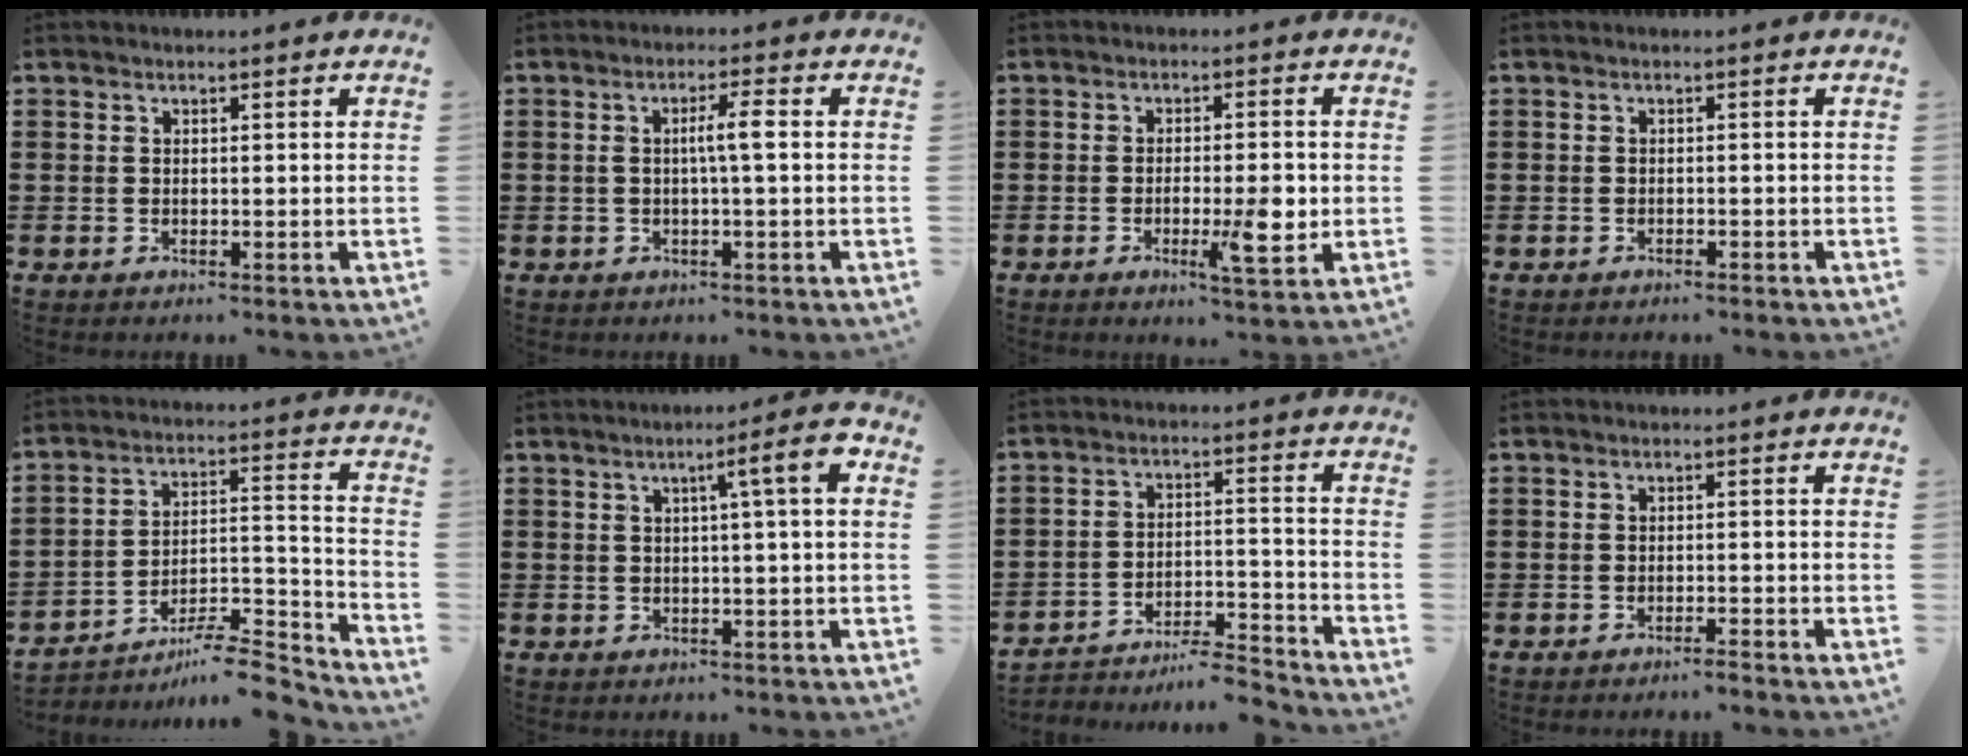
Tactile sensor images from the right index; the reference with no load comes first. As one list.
[{"total": 3.5, "force": [0.0, 0.0, 3.5], "torque": [-0.065, 0.000, -0.005]}, {"total": 6.7, "force": [-1.3, 1.7, 6.3], "torque": [-0.096, -0.005, -0.020]}, {"total": 0.9, "force": [-0.8, 0.0, 0.2], "torque": [-0.008, -0.003, -0.017]}, {"total": 8.4, "force": [-7.1, 1.9, 4.0], "torque": [-0.052, 0.020, -0.134]}, {"total": 5.5, "force": [1.1, 0.0, 5.4], "torque": [-0.088, -0.007, 0.009]}, {"total": 5.6, "force": [-5.2, 1.1, 1.6], "torque": [-0.022, 0.009, -0.102]}, {"total": 1.2, "force": [-1.1, -0.2, 0.4], "torque": [-0.008, 0.003, -0.021]}]